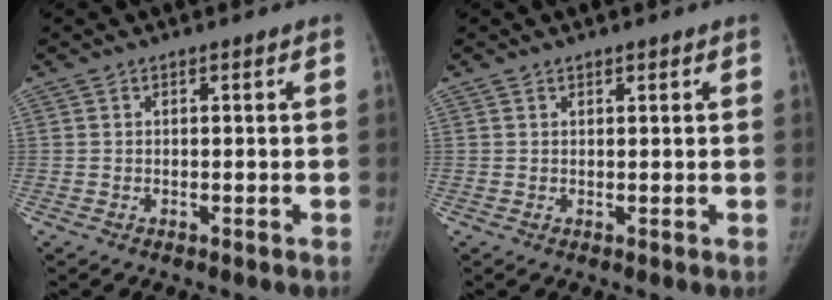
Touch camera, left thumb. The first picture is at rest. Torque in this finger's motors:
{"motor_torque": [-0.26, -0.10, -0.02, 0.51, -0.01]}